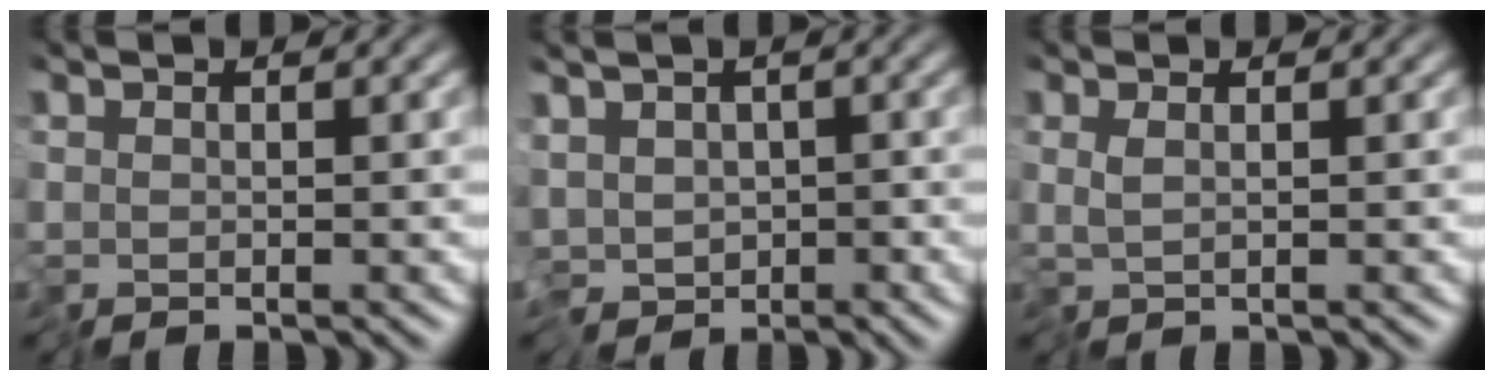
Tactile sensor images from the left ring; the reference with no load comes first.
{"total": 4.1, "force": [-1.5, 2.9, 2.5], "torque": [-0.048, 0.000, -0.040]}
{"total": 0.7, "force": [0.1, -0.3, 0.6], "torque": [-0.014, -0.001, 0.005]}